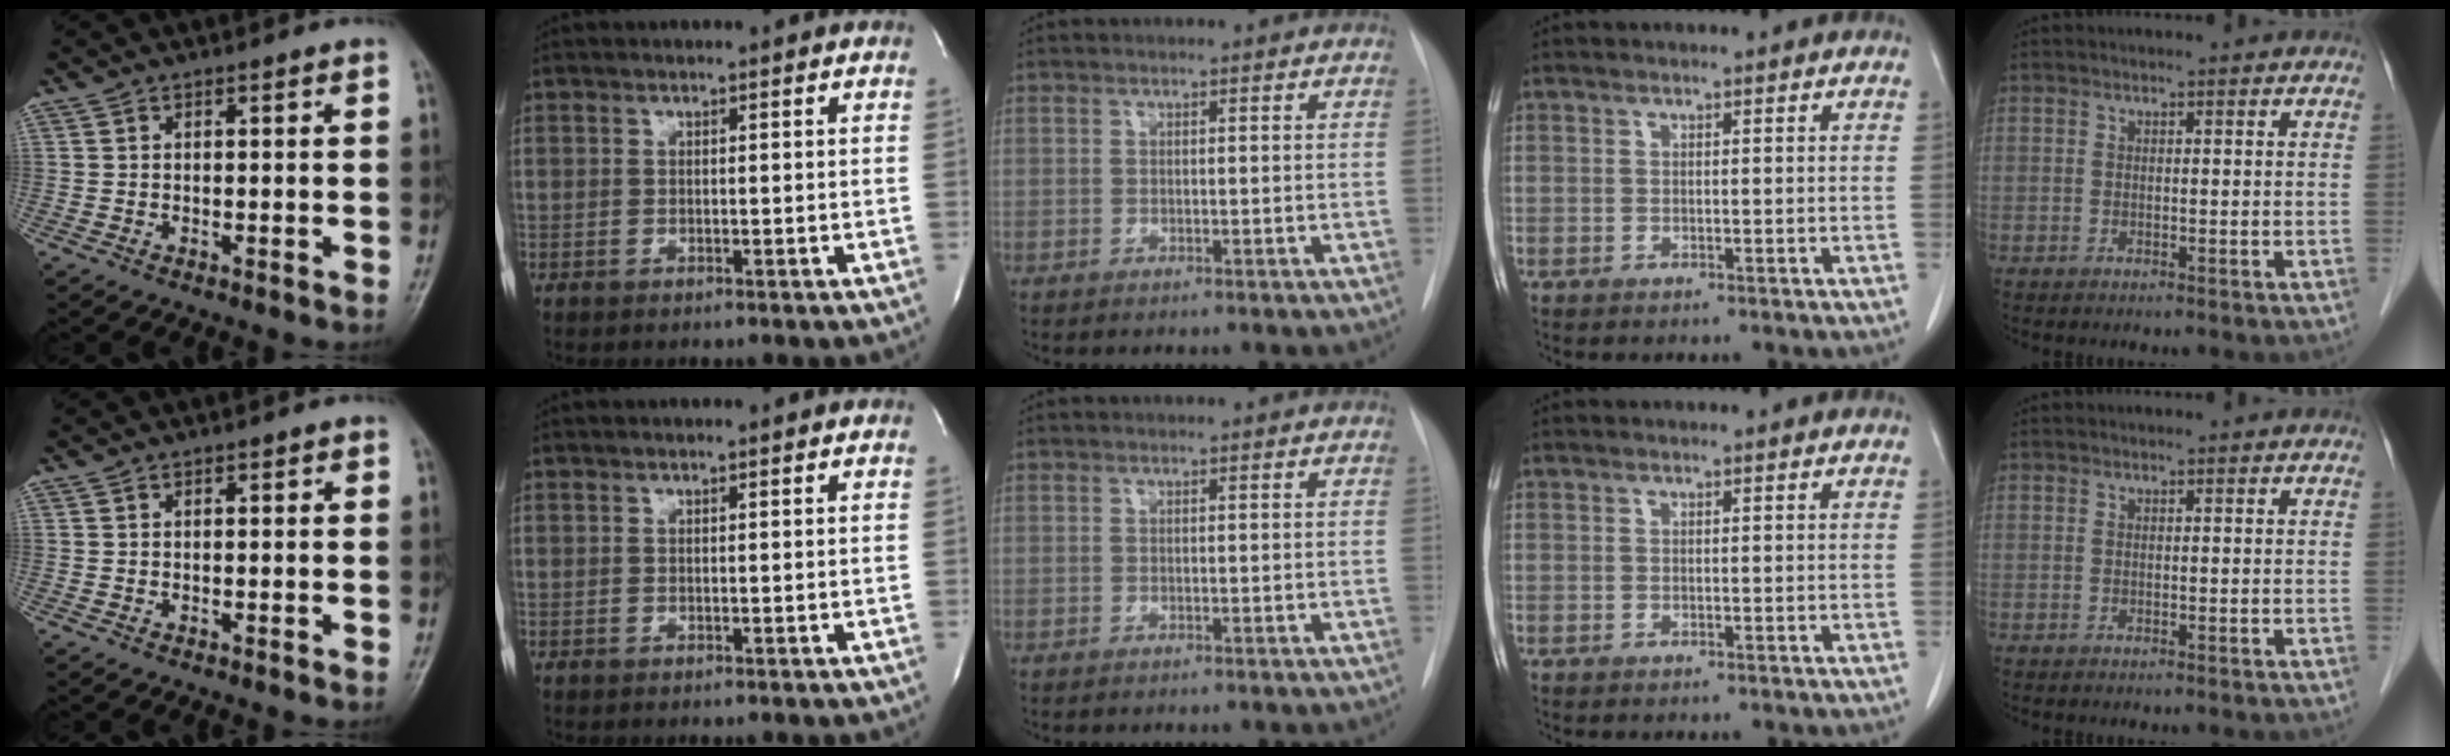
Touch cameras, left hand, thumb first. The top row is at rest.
{"index": {"total": 0.7, "force": [0.7, 0.0, 0.2], "torque": [-0.009, 0.003, 0.009]}}